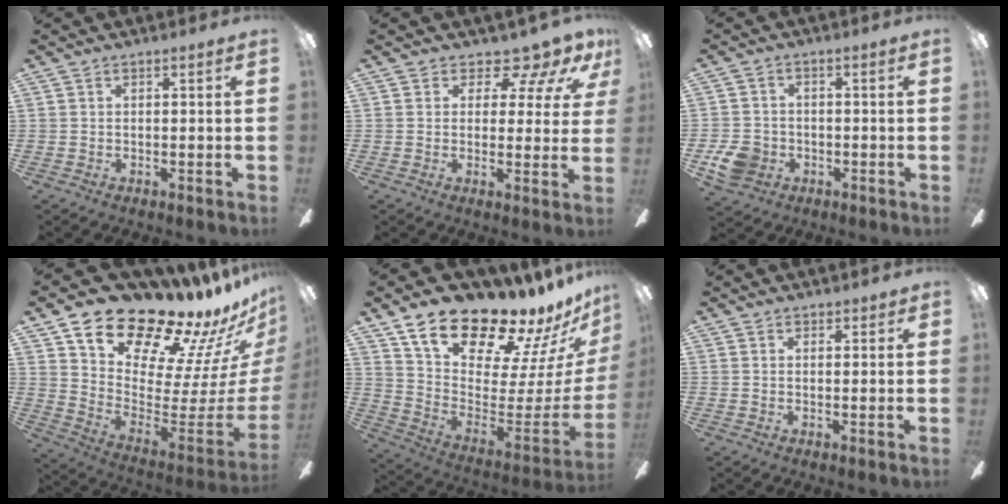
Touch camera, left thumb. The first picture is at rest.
{"total": 9.3, "force": [7.1, 4.3, 4.3], "torque": [-0.056, -0.056, 0.127]}
{"total": 7.2, "force": [-2.9, 5.9, 3.0], "torque": [-0.057, 0.019, -0.055]}
{"total": 18.4, "force": [15.6, 5.0, 8.5], "torque": [-0.129, -0.150, 0.267]}
{"total": 18.6, "force": [15.8, 5.4, 8.3], "torque": [-0.133, -0.141, 0.275]}
{"total": 1.0, "force": [0.8, 0.6, 0.1], "torque": [0.005, -0.002, 0.014]}